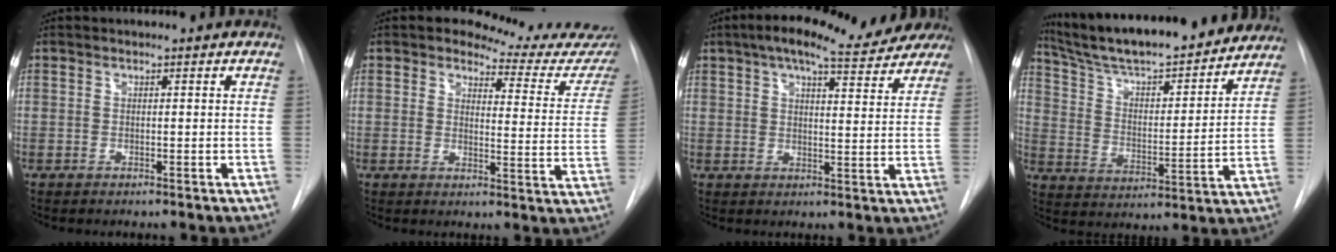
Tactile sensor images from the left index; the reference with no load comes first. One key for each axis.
{"total": 13.0, "fx": 12.3, "fy": 2.9, "fz": 3.1, "tx": -0.018, "ty": -0.065, "tz": 0.118}
{"total": 17.2, "fx": 14.3, "fy": 4.0, "fz": 8.6, "tx": -0.127, "ty": 0.027, "tz": 0.179}
{"total": 24.1, "fx": 21.4, "fy": 3.7, "fz": 10.4, "tx": -0.173, "ty": -0.001, "tz": 0.315}